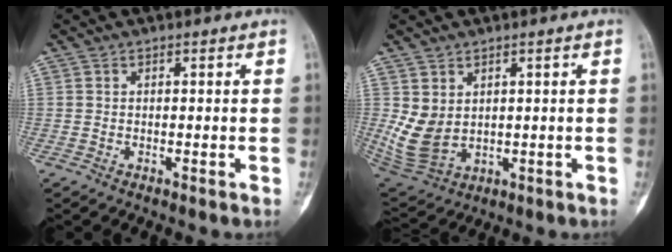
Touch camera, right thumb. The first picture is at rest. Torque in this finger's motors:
{"motor_torque": [0.24, 1.34, 0.38, 0.34, 0.03]}